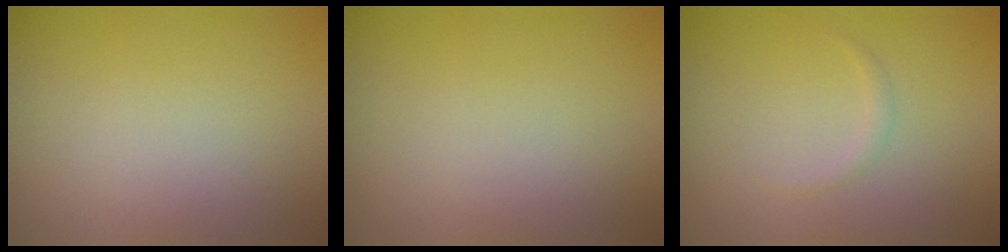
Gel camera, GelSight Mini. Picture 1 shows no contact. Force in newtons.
{"total": 0.0}
{"total": 0.6, "press": 0.6, "slide": 0.0}